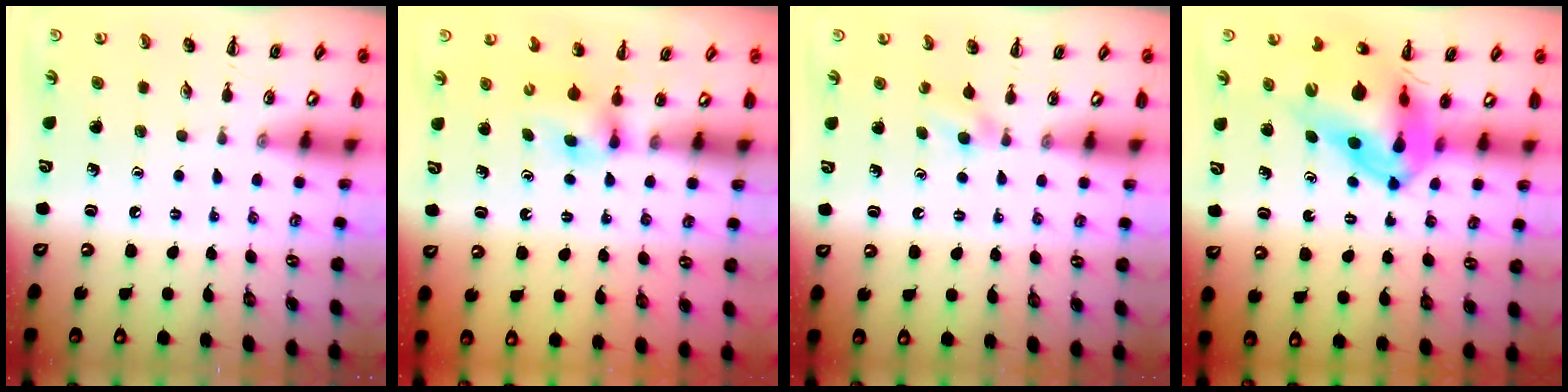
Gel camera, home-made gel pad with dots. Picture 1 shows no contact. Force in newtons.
{"total": 2.5, "press": 2.2, "slide": 1.2}
{"total": 2.0, "press": 1.8, "slide": 0.9}
{"total": 12.3, "press": 11.7, "slide": 3.7}